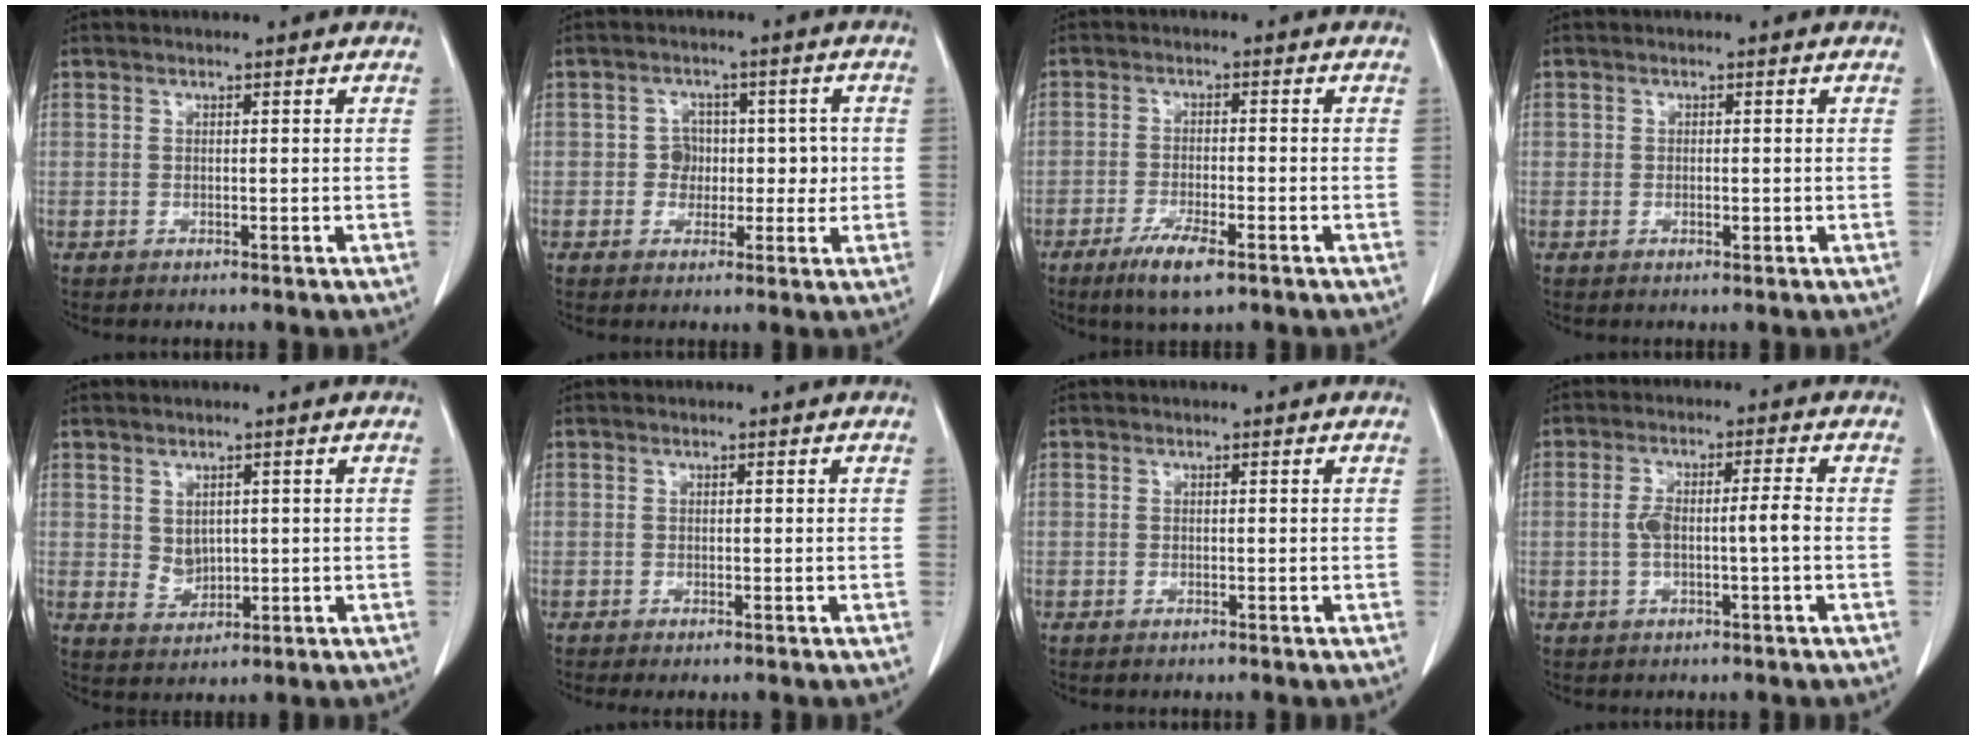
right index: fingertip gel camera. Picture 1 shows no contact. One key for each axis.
{"total": 4.3, "fx": 0.1, "fy": 4.1, "fz": 1.4, "tx": 0.003, "ty": 0.020, "tz": 0.002}
{"total": 6.0, "fx": -3.7, "fy": 1.0, "fz": 4.6, "tx": -0.092, "ty": -0.011, "tz": -0.061}
{"total": 1.0, "fx": -0.1, "fy": 0.6, "fz": 0.7, "tx": -0.010, "ty": 0.001, "tz": 0.002}
{"total": 3.0, "fx": 0.7, "fy": 2.3, "fz": 1.7, "tx": -0.032, "ty": -0.001, "tz": 0.026}
{"total": 1.0, "fx": -0.7, "fy": 0.1, "fz": 0.7, "tx": -0.012, "ty": -0.004, "tz": -0.010}
{"total": 0.0}
{"total": 4.6, "fx": -0.5, "fy": 0.6, "fz": 4.6, "tx": -0.094, "ty": 0.018, "tz": -0.002}